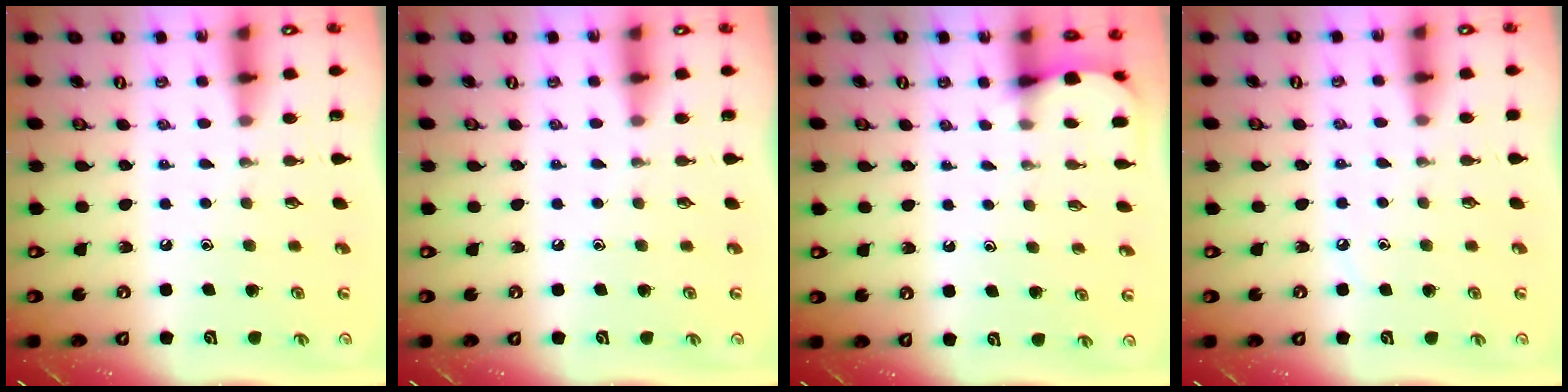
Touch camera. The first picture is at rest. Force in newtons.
{"total": 0.0}
{"total": 2.7, "press": 2.7, "slide": 0.3}
{"total": 3.6, "press": 3.5, "slide": 0.6}